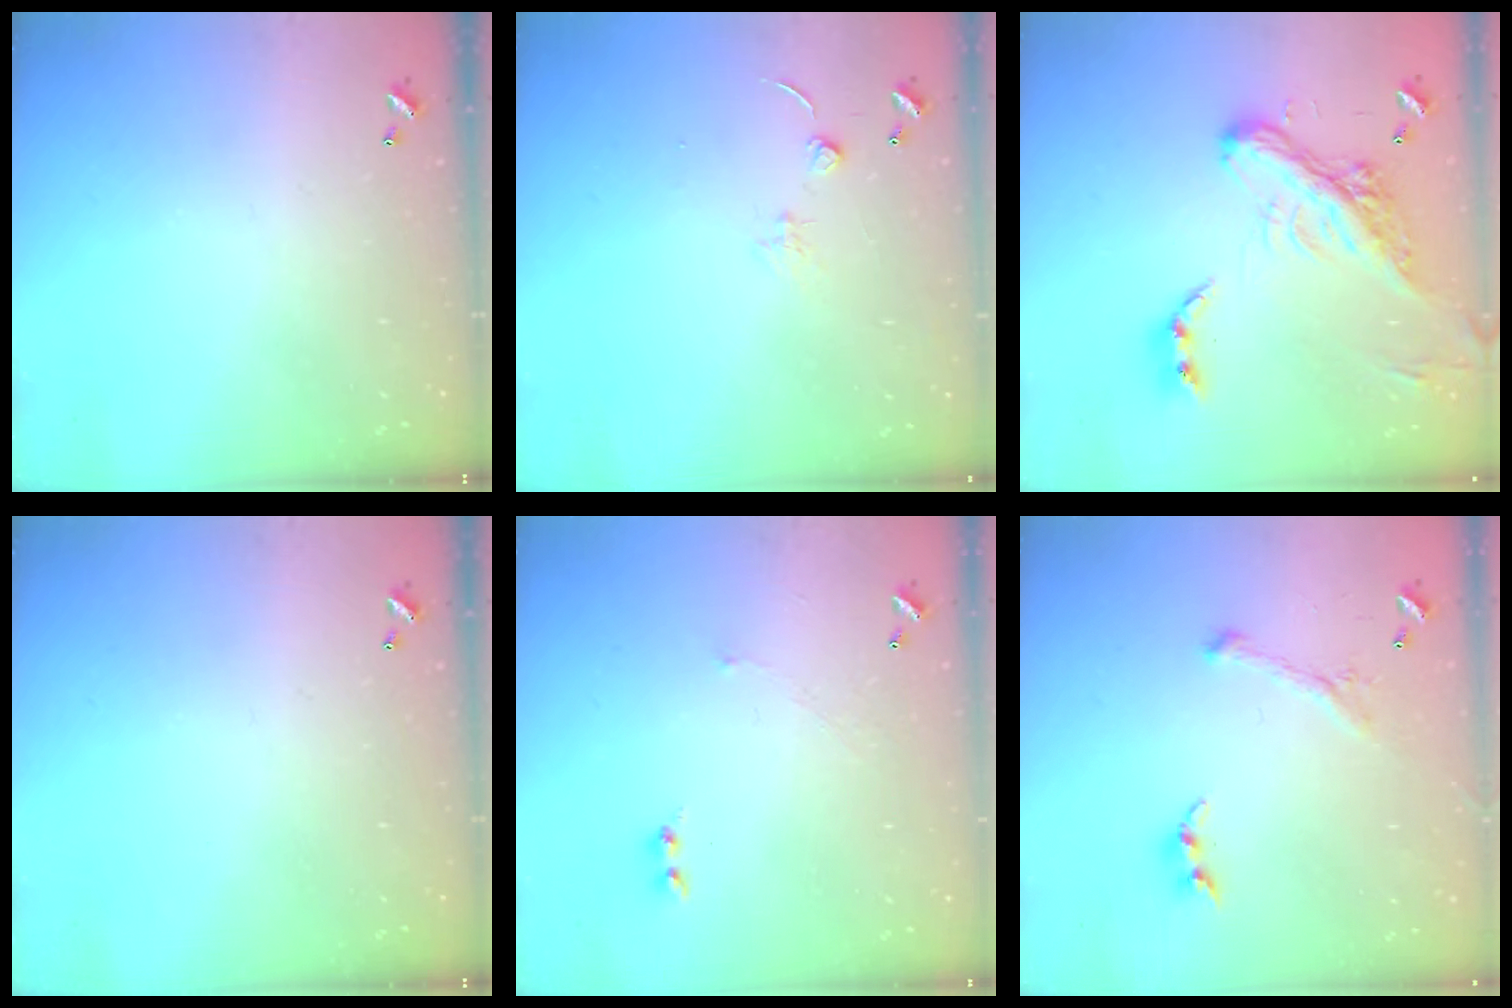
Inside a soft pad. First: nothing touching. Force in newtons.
{"total": 0.9, "press": 0.9, "slide": 0.3}
{"total": 10.0, "press": 9.8, "slide": 2.0}
{"total": 0.0}
{"total": 2.6, "press": 2.6, "slide": 0.6}
{"total": 2.8, "press": 2.6, "slide": 0.9}